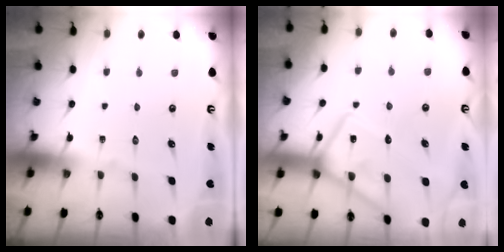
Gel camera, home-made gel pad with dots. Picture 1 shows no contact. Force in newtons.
{"total": 12.9, "press": 12.9, "slide": 1.0}